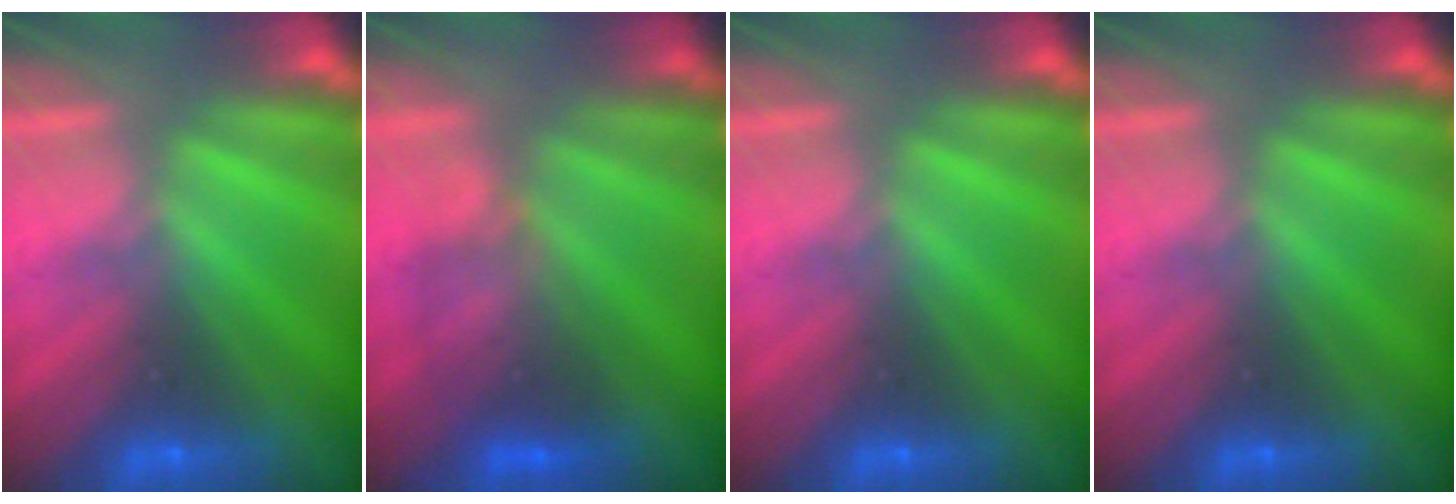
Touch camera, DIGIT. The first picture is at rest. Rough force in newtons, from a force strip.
{"total": 2.5}
{"total": 0.0}
{"total": 0.0}